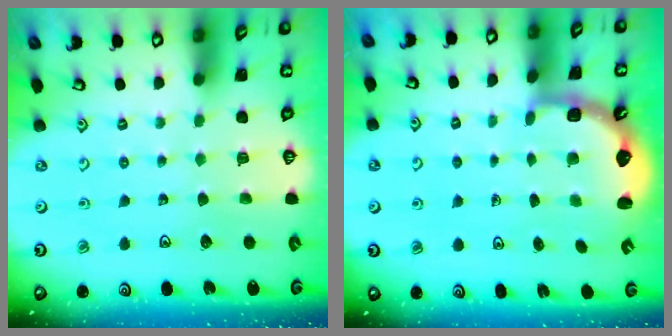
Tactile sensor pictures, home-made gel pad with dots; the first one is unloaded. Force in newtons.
{"total": 2.6, "press": 2.3, "slide": 1.3}